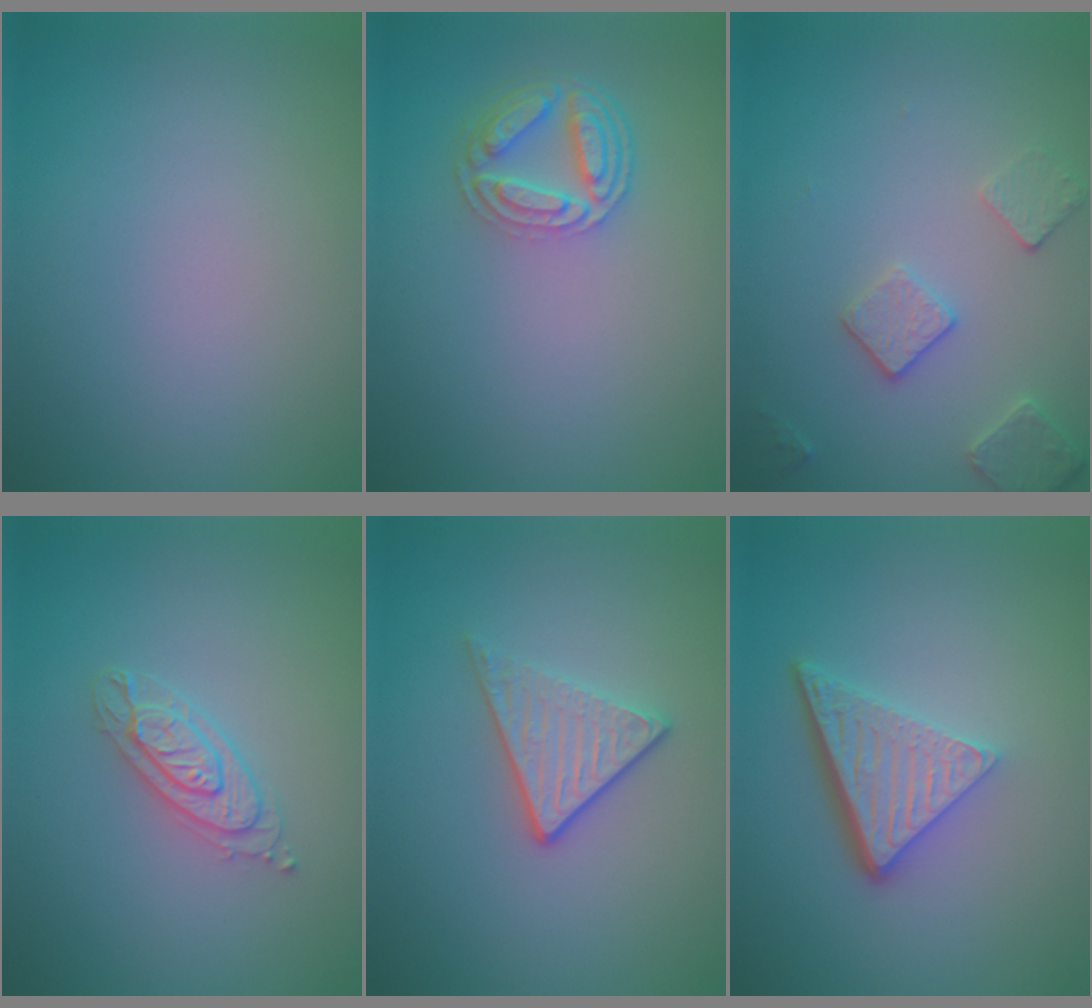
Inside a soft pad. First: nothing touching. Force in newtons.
{"total": 4.3, "press": 3.4, "slide": 2.6}
{"total": 2.7, "press": 2.7, "slide": 0.7}
{"total": 2.3, "press": 2.2, "slide": 0.5}
{"total": 2.9, "press": 2.6, "slide": 1.4}
{"total": 5.2, "press": 3.6, "slide": 3.8}